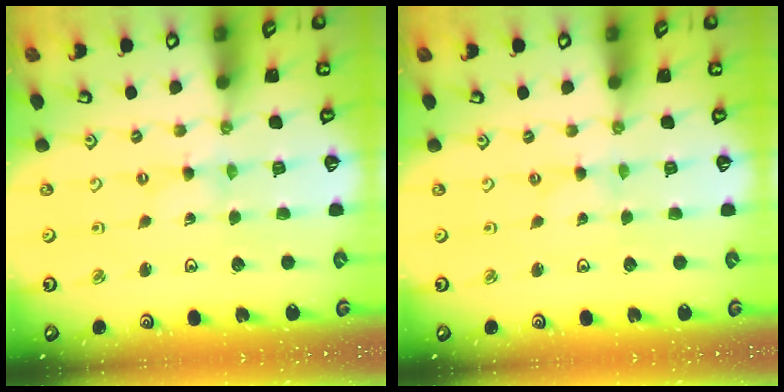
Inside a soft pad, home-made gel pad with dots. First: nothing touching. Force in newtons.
{"total": 0.0}